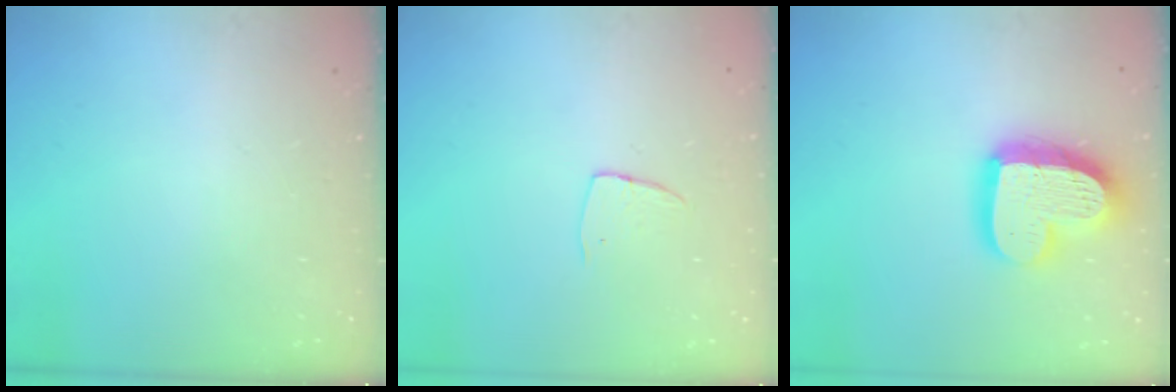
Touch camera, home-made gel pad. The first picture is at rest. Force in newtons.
{"total": 4.8, "press": 4.8, "slide": 0.4}
{"total": 17.9, "press": 17.8, "slide": 1.7}